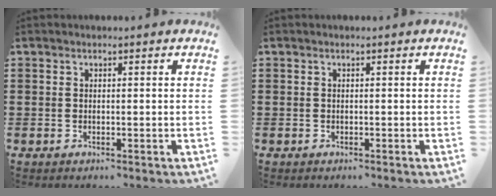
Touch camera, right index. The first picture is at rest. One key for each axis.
{"total": 0.0}